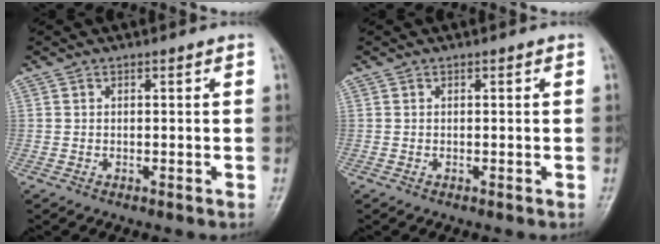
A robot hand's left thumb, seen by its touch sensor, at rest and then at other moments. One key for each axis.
{"total": 0.0}